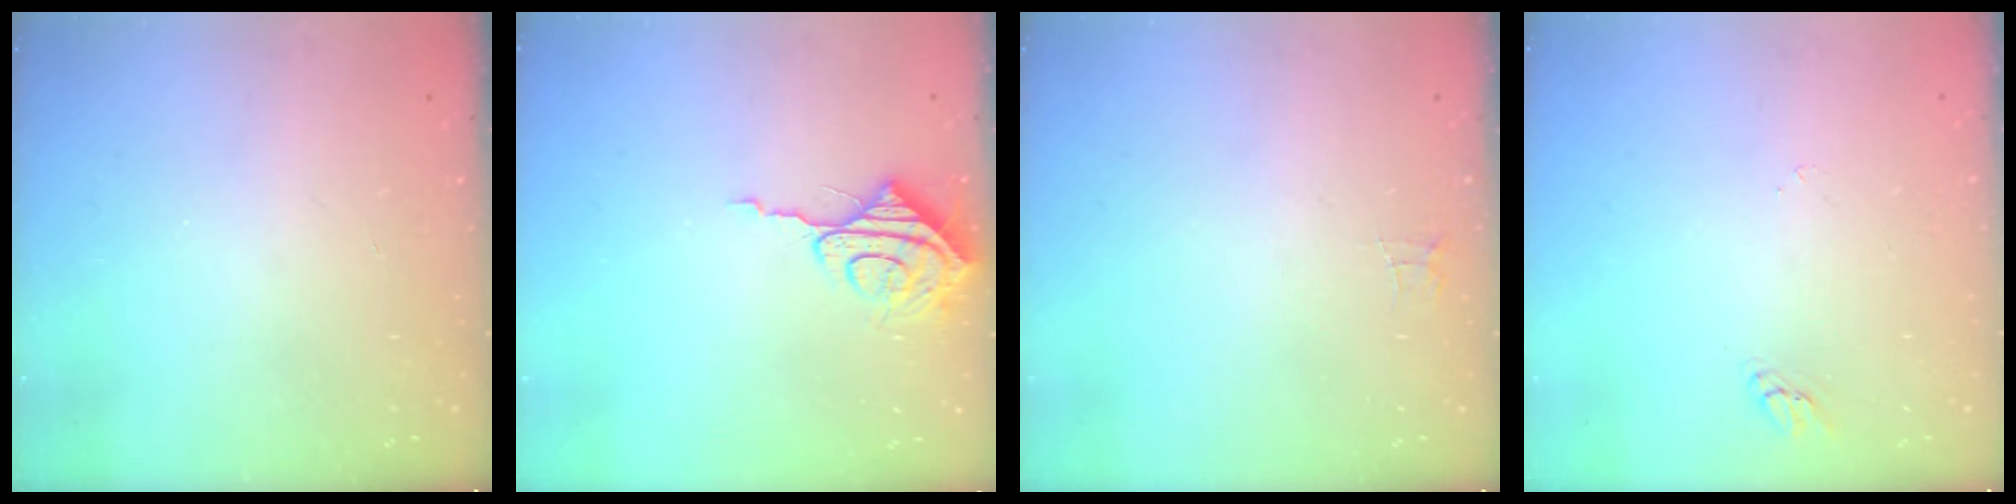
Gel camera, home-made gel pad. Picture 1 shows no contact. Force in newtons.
{"total": 8.0, "press": 8.0, "slide": 0.7}
{"total": 2.9, "press": 2.9, "slide": 0.2}
{"total": 2.0, "press": 2.0, "slide": 0.2}